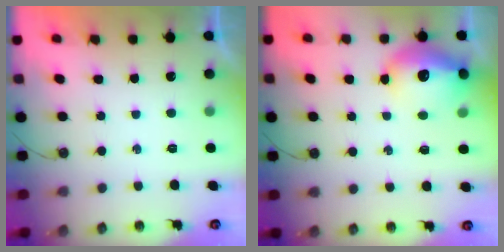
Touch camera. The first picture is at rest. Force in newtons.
{"total": 15.6, "press": 15.5, "slide": 1.4}